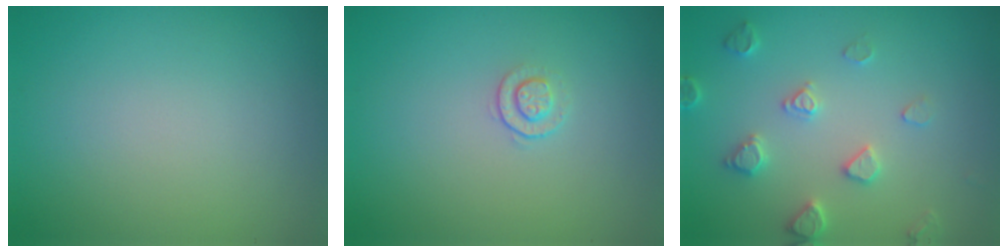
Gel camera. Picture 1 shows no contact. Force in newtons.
{"total": 1.1, "press": 0.7, "slide": 0.9}
{"total": 2.9, "press": 2.8, "slide": 0.7}